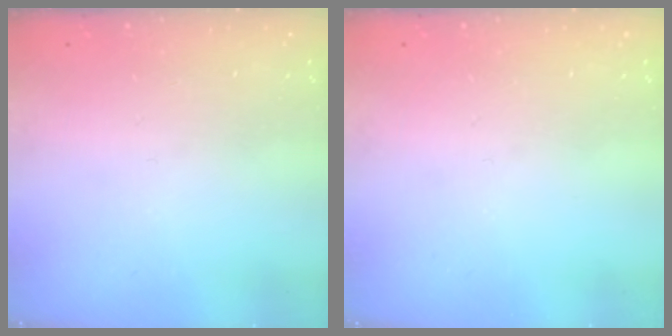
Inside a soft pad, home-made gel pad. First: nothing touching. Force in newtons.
{"total": 0.0}